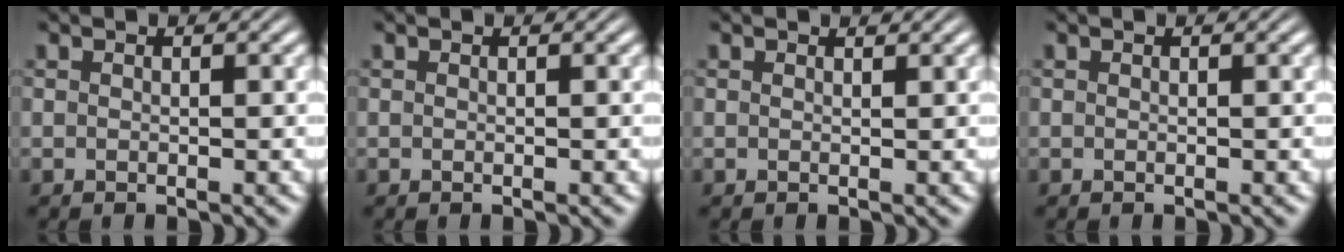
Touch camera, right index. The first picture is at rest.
{"total": 0.0}
{"total": 0.5, "force": [0.5, -0.2, 0.0], "torque": [0.006, -0.003, 0.009]}
{"total": 0.0}